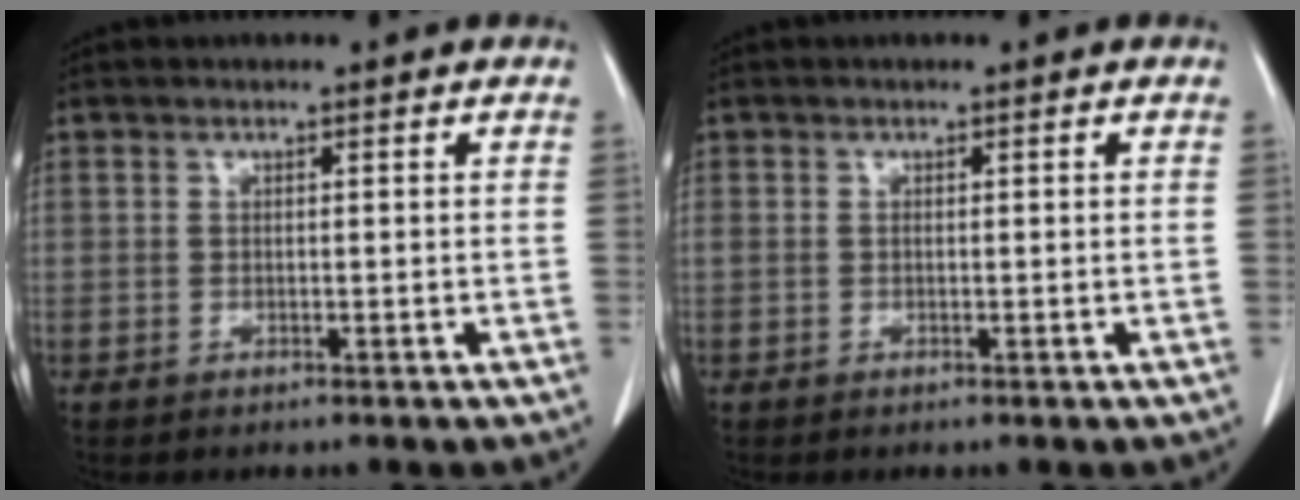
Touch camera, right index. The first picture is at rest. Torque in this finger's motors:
{"motor_torque": [0.30, 0.27, 0.21, 0.07]}